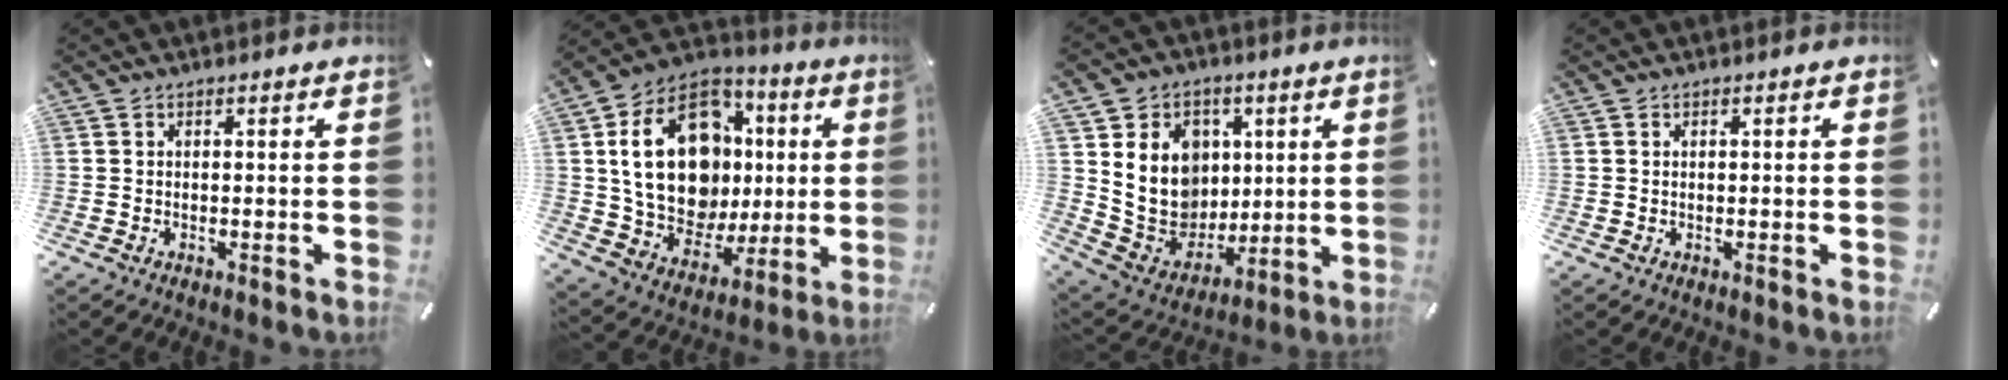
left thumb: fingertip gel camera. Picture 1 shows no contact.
{"total": 24.0, "force": [3.7, 18.0, 15.3], "torque": [-0.291, 0.000, 0.071]}
{"total": 16.4, "force": [3.7, 14.3, 7.1], "torque": [-0.133, -0.016, 0.082]}
{"total": 0.7, "force": [0.1, 0.4, 0.5], "torque": [-0.011, 0.002, 0.000]}